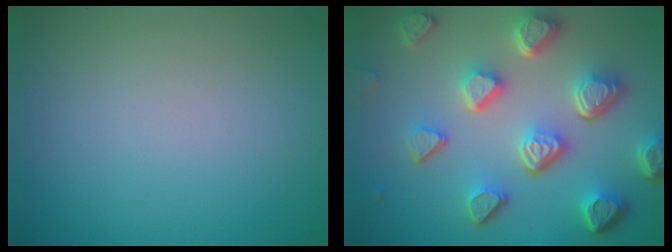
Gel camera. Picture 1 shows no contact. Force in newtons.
{"total": 7.6, "press": 5.5, "slide": 5.1}